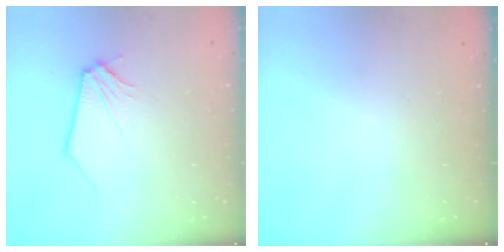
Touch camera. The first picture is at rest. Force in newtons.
{"total": 0.0}